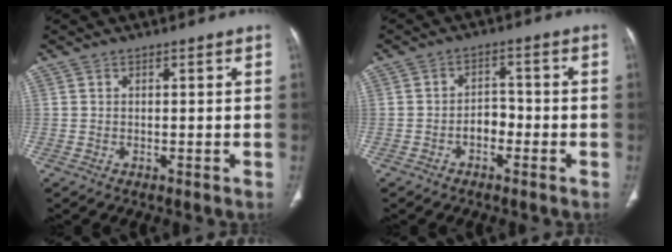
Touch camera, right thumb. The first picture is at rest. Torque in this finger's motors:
{"motor_torque": [0.43, 0.49, 0.65, -0.22, -0.02]}